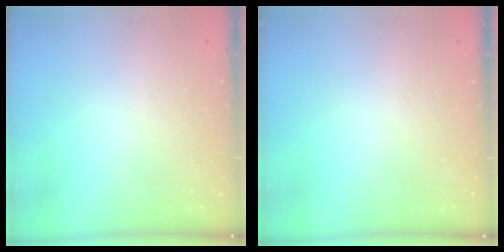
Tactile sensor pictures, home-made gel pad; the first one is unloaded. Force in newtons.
{"total": 0.0}